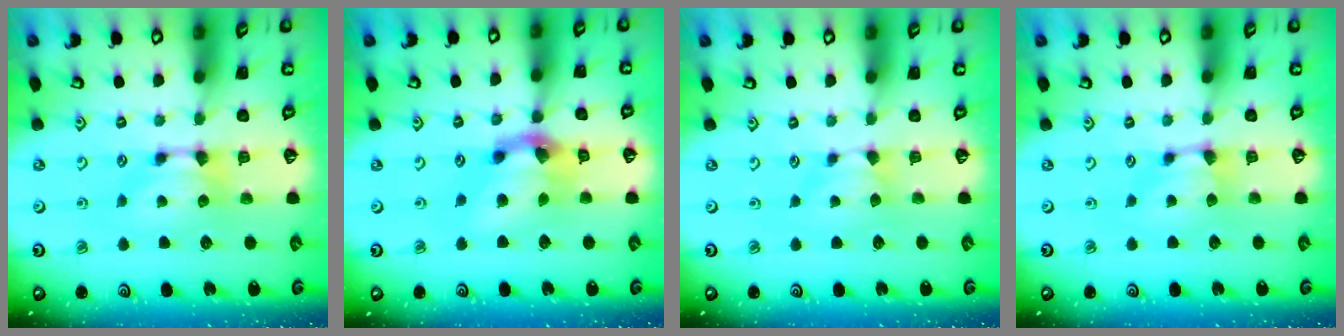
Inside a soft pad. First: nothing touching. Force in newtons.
{"total": 7.2, "press": 6.8, "slide": 2.4}
{"total": 1.6, "press": 1.4, "slide": 0.7}
{"total": 0.6, "press": 0.4, "slide": 0.4}